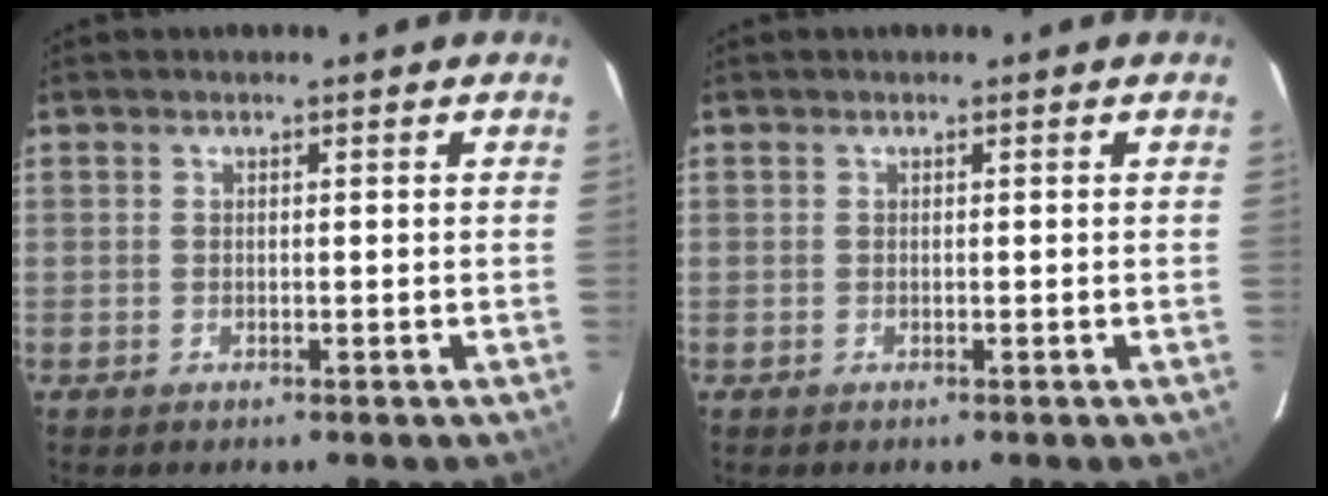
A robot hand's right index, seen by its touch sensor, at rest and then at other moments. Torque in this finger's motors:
{"motor_torque": [0.23, -0.09, 0.04, 0.01]}